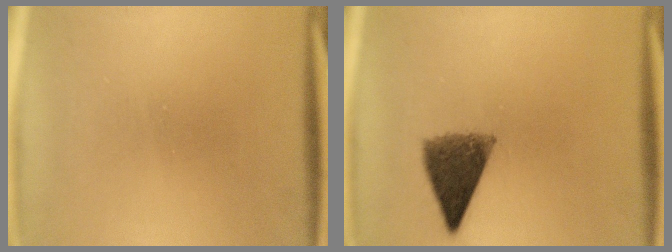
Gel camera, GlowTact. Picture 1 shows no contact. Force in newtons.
{"total": 7.4}